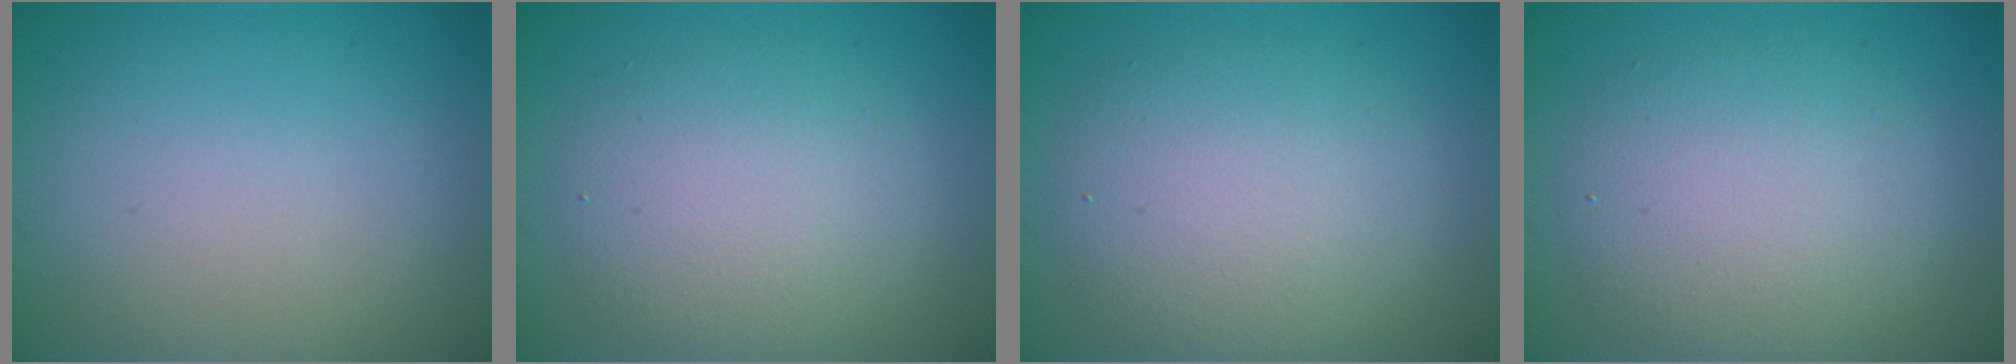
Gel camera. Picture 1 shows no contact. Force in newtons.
{"total": 4.8, "press": 4.8, "slide": 0.3}
{"total": 6.0, "press": 6.0, "slide": 0.3}
{"total": 5.6, "press": 5.6, "slide": 0.3}